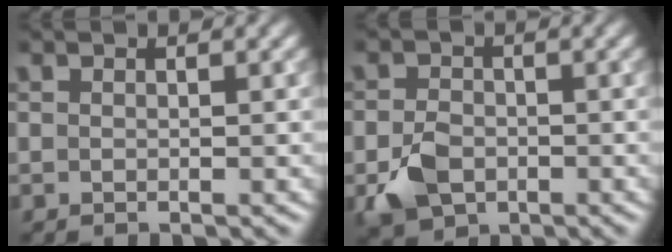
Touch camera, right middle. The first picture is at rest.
{"total": 4.0, "force": [-1.5, 3.0, 2.3], "torque": [-0.046, -0.005, -0.032]}